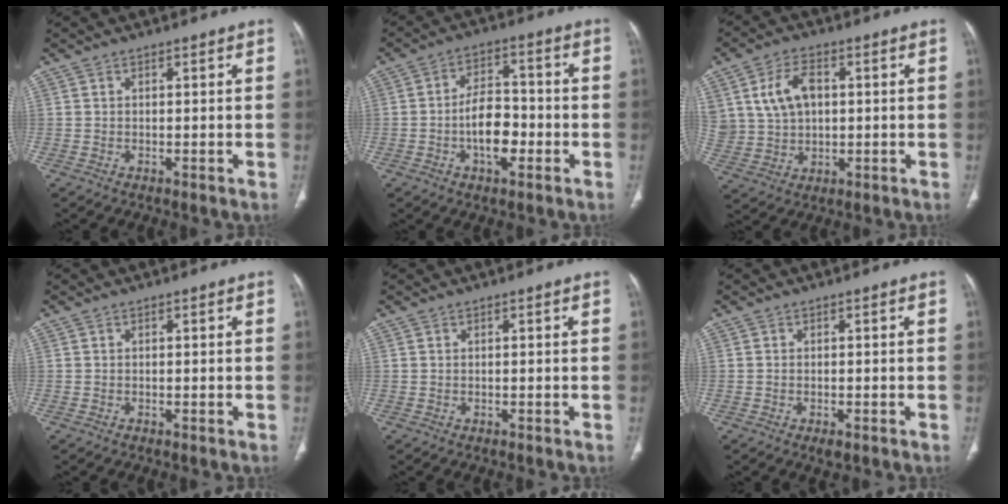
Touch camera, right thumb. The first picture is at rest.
{"total": 8.9, "force": [-2.5, 4.8, 7.0], "torque": [-0.104, 0.024, -0.046]}
{"total": 10.1, "force": [2.5, 7.0, 6.8], "torque": [-0.116, 0.002, 0.056]}
{"total": 0.0}
{"total": 0.0}
{"total": 1.6, "force": [-0.9, 0.6, 1.2], "torque": [-0.024, -0.002, -0.012]}